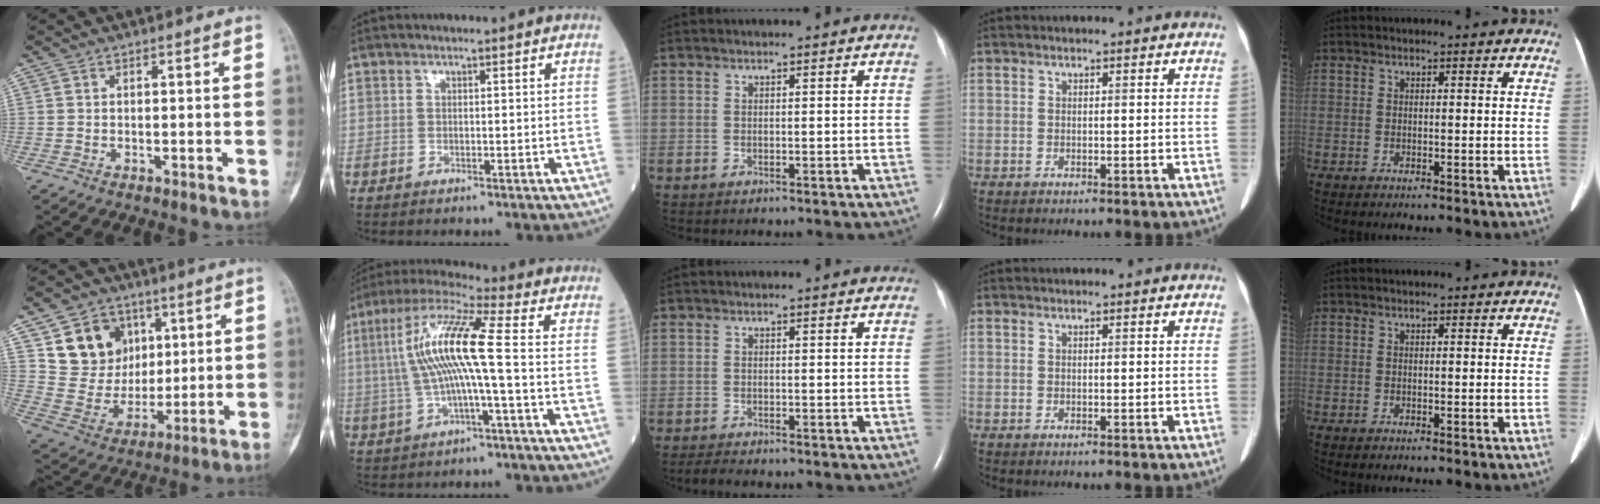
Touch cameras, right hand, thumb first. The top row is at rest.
{"thumb": {"total": 14.7, "force": [6.1, 12.2, 5.7], "torque": [-0.056, -0.019, 0.121]}, "index": {"total": 11.9, "force": [0.1, 0.2, 11.9], "torque": [-0.239, 0.026, -0.003]}, "middle": {"total": 1.8, "force": [-1.7, 0.2, 0.7], "torque": [-0.022, -0.008, -0.026]}}